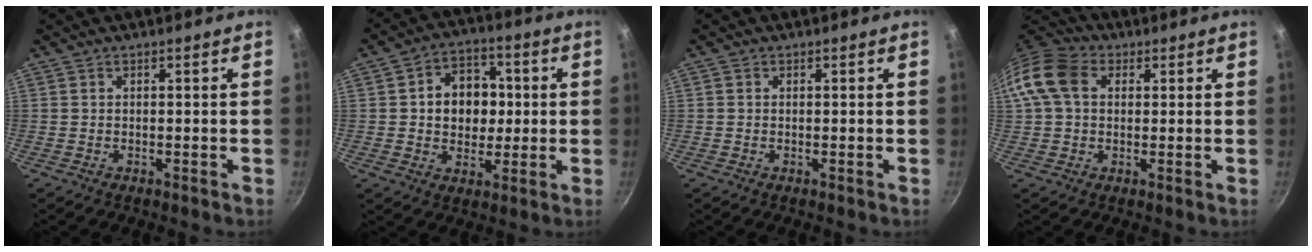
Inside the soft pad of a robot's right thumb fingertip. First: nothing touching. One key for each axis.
{"total": 11.3, "fx": 1.0, "fy": 9.0, "fz": 6.7, "tx": -0.060, "ty": 0.008, "tz": 0.012}
{"total": 0.5, "fx": 0.1, "fy": 0.5, "fz": 0.1, "tx": 0.000, "ty": 0.003, "tz": -0.001}
{"total": 10.7, "fx": 2.4, "fy": 8.0, "fz": 6.7, "tx": -0.115, "ty": 0.021, "tz": 0.026}